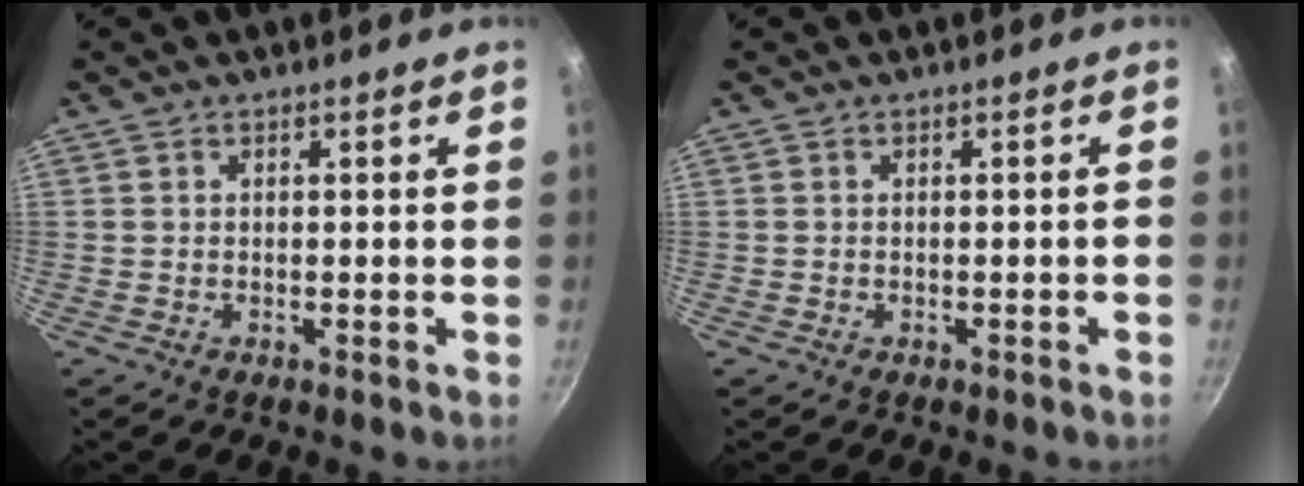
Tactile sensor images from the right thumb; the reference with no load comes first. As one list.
[{"total": 0.6, "force": [-0.3, 0.2, 0.5], "torque": [-0.006, 0.008, -0.001]}]